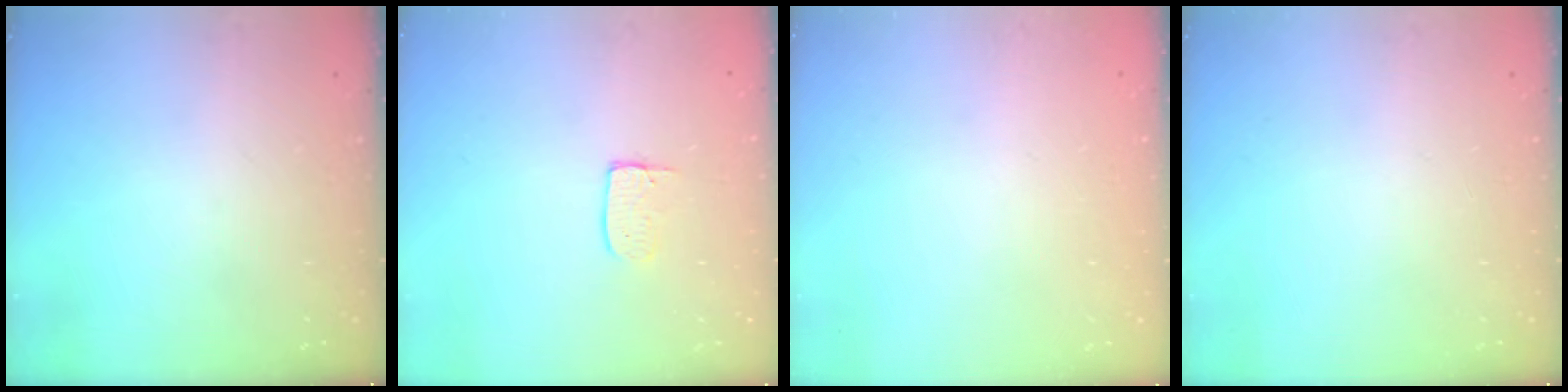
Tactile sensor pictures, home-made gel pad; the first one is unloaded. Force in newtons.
{"total": 4.3, "press": 4.3, "slide": 0.3}
{"total": 0.0}
{"total": 0.0}